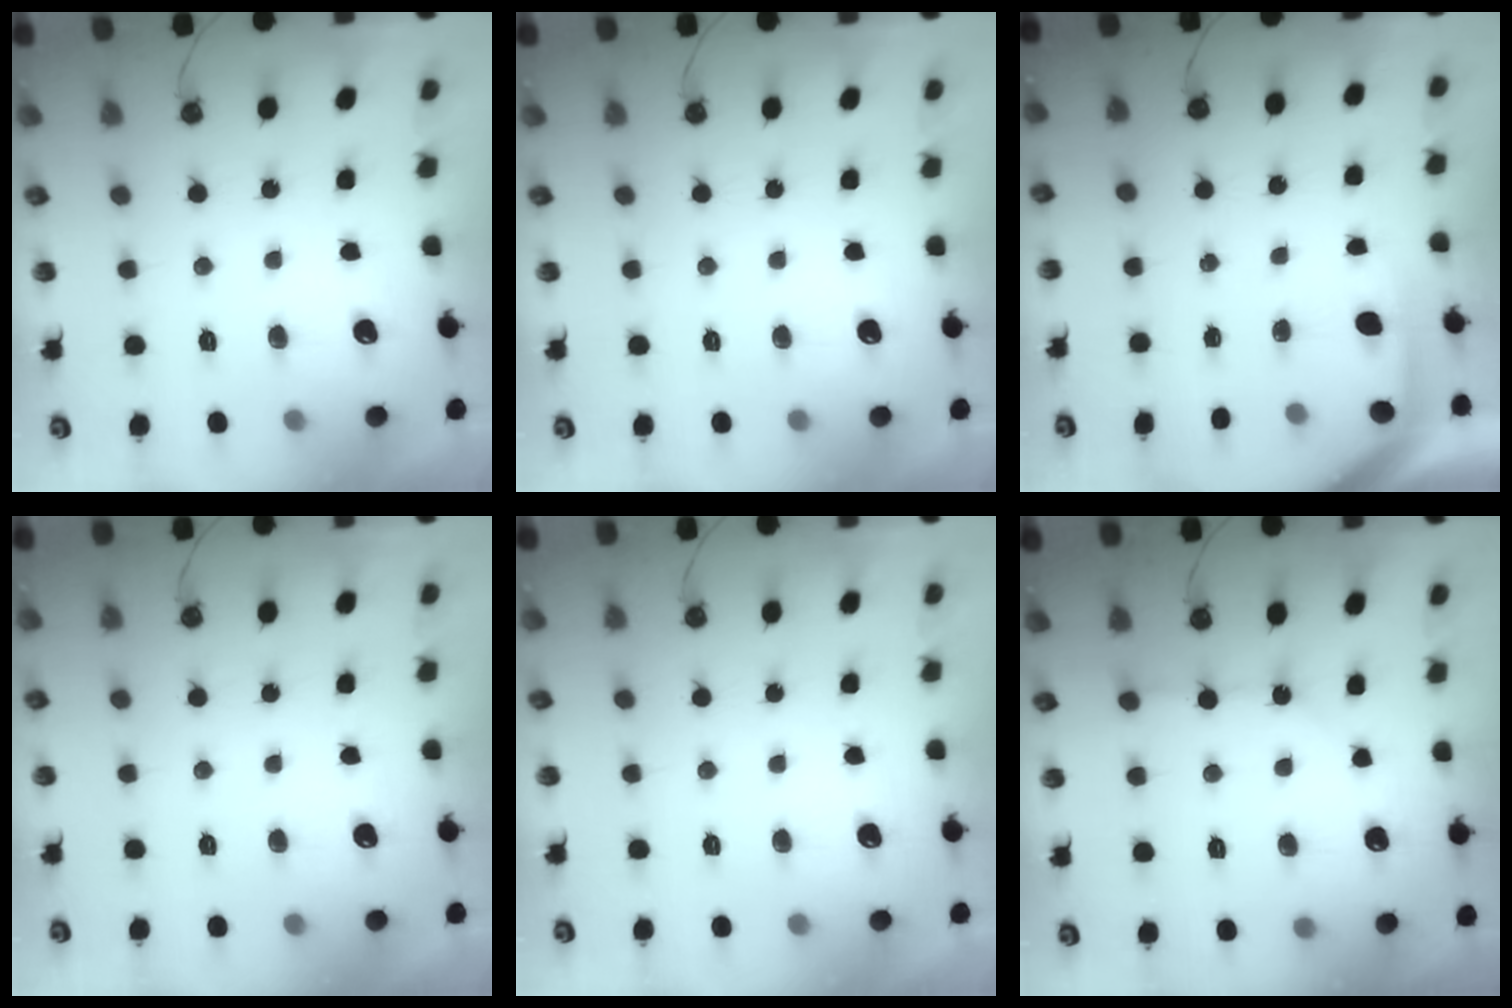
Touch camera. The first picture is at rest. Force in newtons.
{"total": 0.0}
{"total": 1.9, "press": 1.9, "slide": 0.2}
{"total": 0.0}
{"total": 0.0}
{"total": 2.1, "press": 2.1, "slide": 0.3}